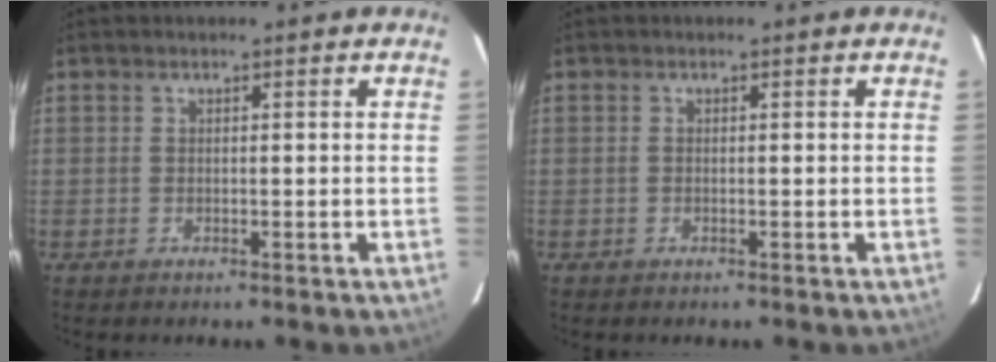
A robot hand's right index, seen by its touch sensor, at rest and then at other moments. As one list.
[{"total": 0.0}]